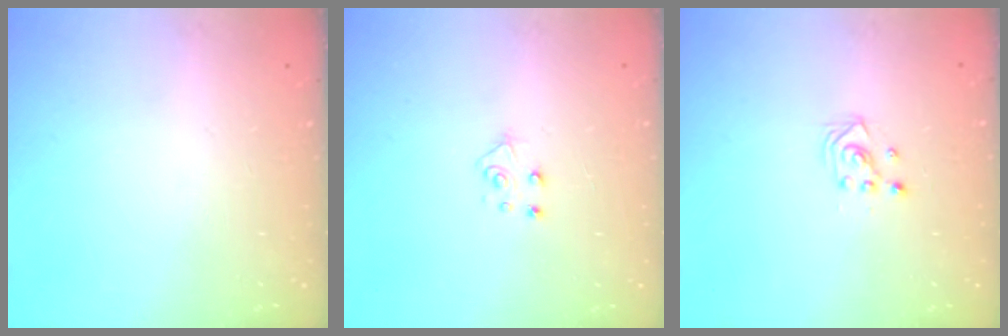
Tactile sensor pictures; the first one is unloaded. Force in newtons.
{"total": 5.1, "press": 5.1, "slide": 0.5}
{"total": 2.2, "press": 2.2, "slide": 0.2}